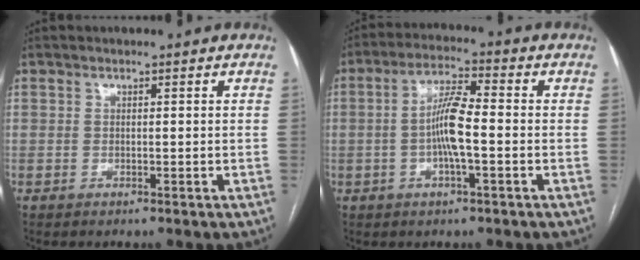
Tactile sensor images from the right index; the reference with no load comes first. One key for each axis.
{"total": 7.3, "fx": -1.0, "fy": 1.1, "fz": 7.1, "tx": -0.141, "ty": 0.008, "tz": -0.024}